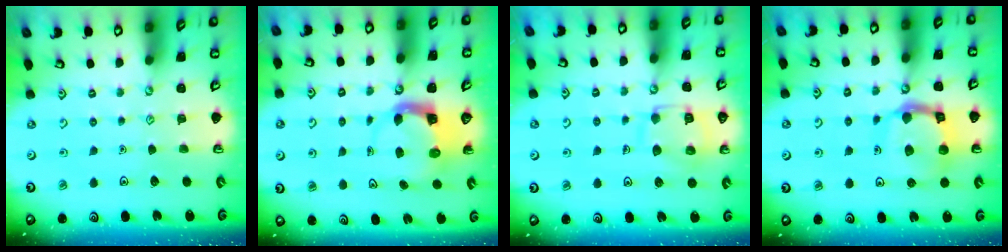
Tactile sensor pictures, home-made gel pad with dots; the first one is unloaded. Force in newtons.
{"total": 3.9, "press": 3.9, "slide": 0.6}
{"total": 12.7, "press": 12.7, "slide": 1.3}
{"total": 12.4, "press": 12.3, "slide": 1.4}